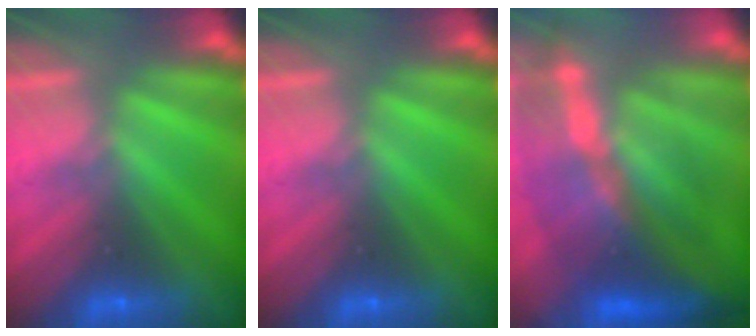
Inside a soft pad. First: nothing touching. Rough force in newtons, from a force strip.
{"total": 0.0}
{"total": 8.6}